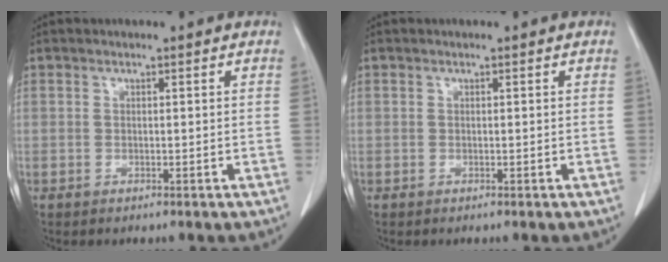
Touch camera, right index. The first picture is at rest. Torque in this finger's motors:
{"motor_torque": [0.00, 0.00, 0.00, -0.01]}